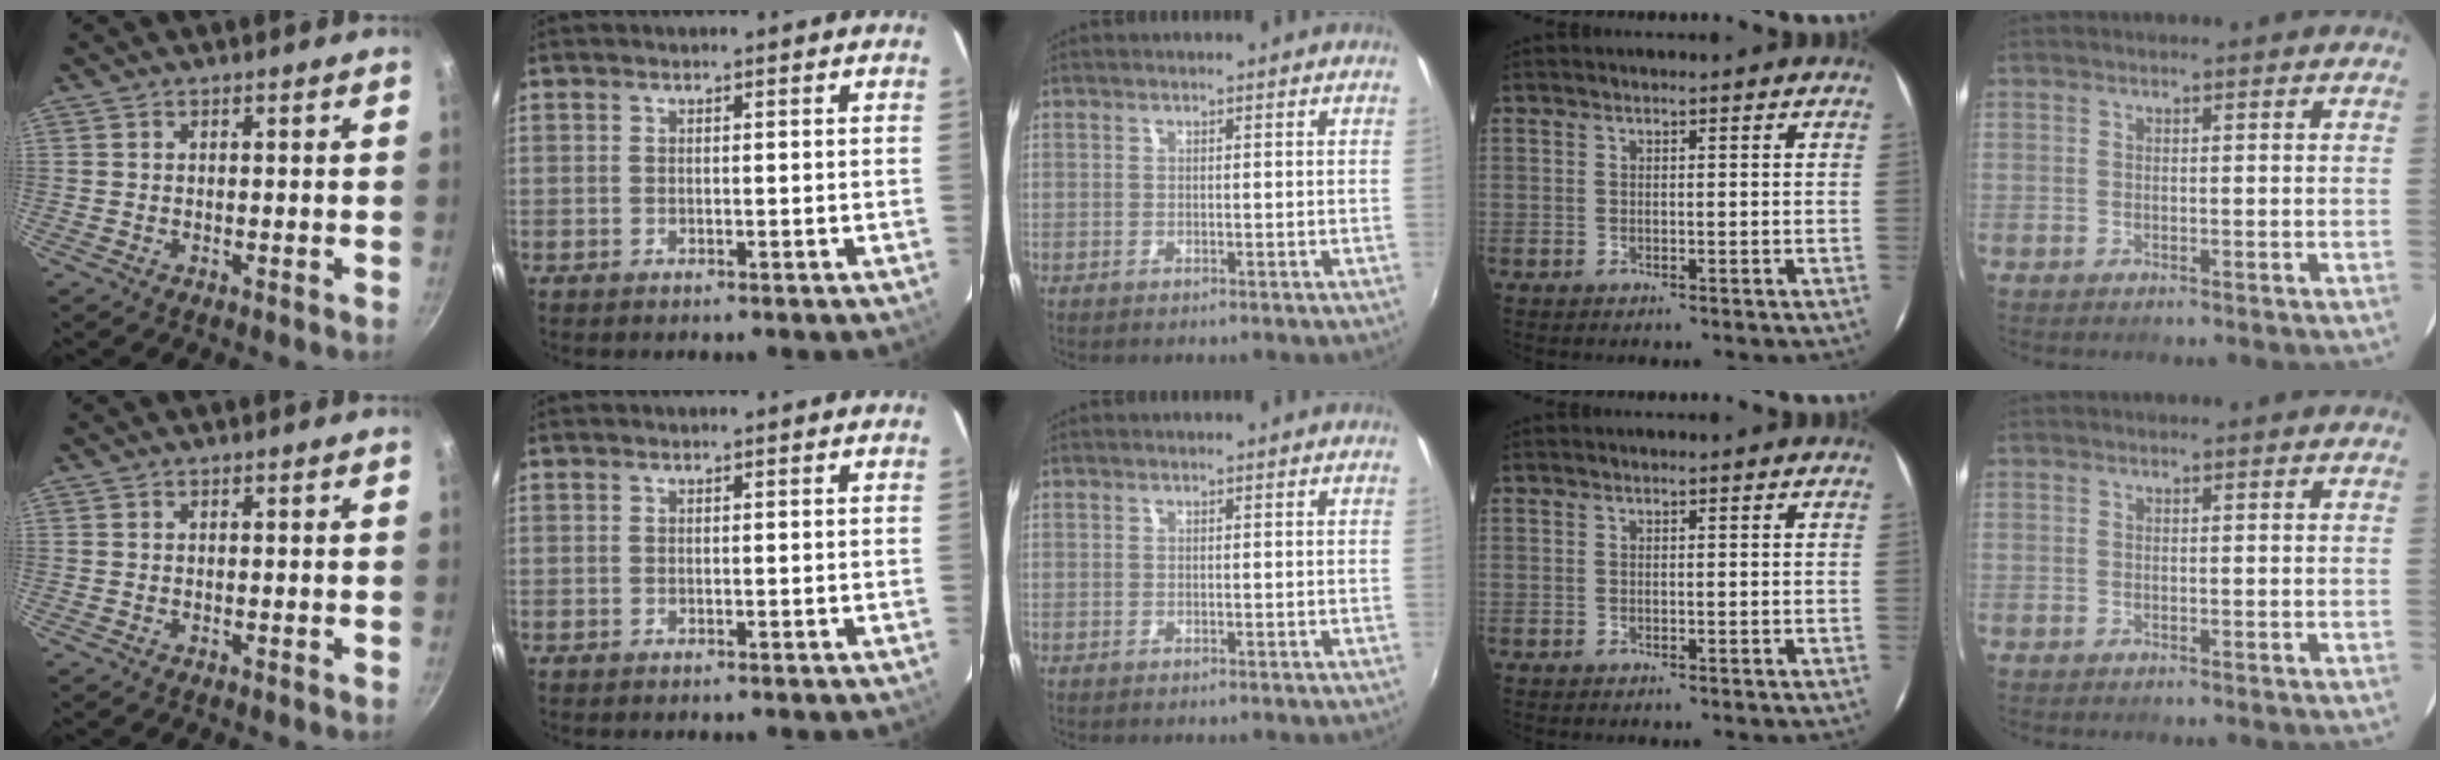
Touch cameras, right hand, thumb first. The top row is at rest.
{}